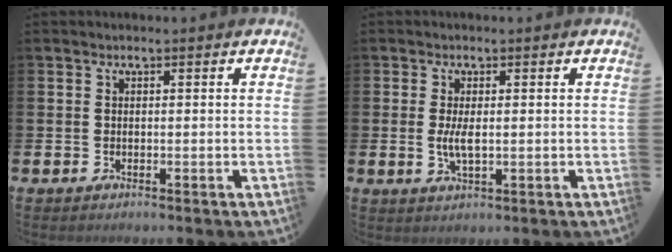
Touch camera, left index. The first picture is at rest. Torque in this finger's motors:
{"motor_torque": [0.87, -0.03, 0.15, 0.16]}